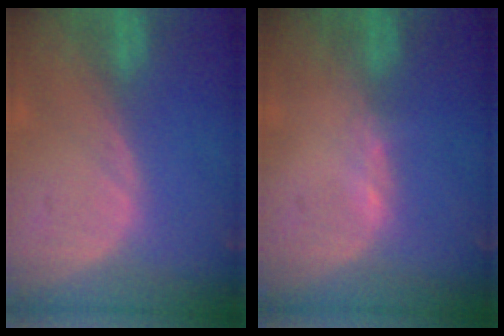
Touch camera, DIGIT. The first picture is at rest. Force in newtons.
{"total": 0.7, "press": 0.7, "slide": 0.2}